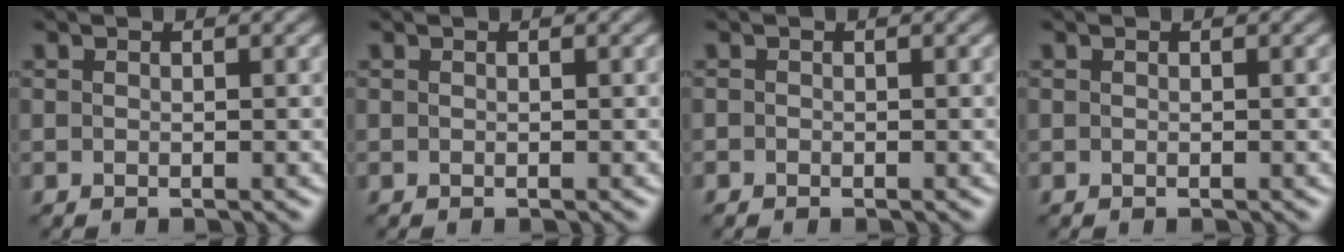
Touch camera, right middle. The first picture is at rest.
{"total": 0.0}
{"total": 0.0}
{"total": 0.0}